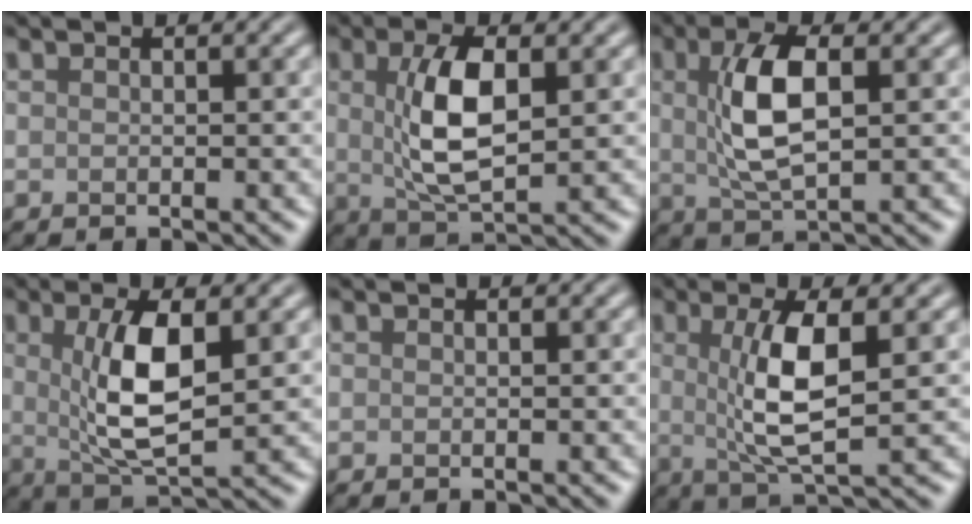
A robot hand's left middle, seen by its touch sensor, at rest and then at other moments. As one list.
[{"total": 6.2, "force": [1.0, 2.6, 5.6], "torque": [-0.116, 0.002, 0.022]}, {"total": 6.0, "force": [1.0, 2.4, 5.4], "torque": [-0.115, 0.007, 0.020]}, {"total": 6.6, "force": [1.0, 2.3, 6.1], "torque": [-0.122, -0.005, 0.022]}, {"total": 0.0}, {"total": 6.0, "force": [0.8, 1.6, 5.7], "torque": [-0.113, -0.002, 0.018]}]